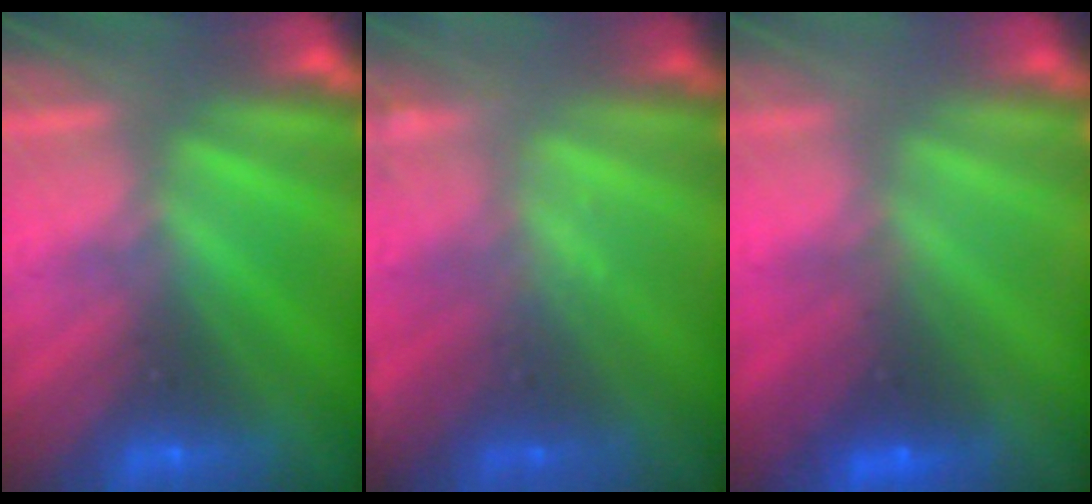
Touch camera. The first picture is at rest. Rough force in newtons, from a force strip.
{"total": 1.9}
{"total": 2.2}